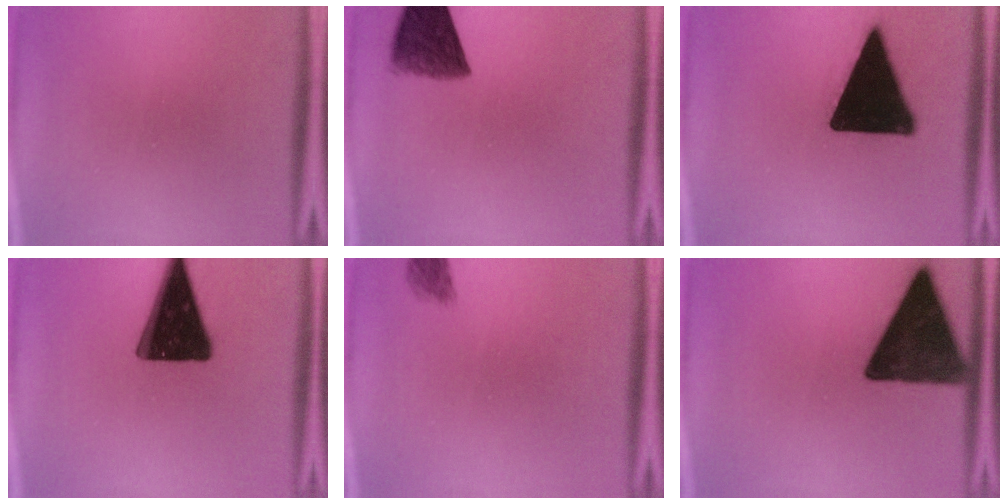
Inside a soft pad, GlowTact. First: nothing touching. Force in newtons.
{"total": 9.1}
{"total": 20.3}
{"total": 19.6}
{"total": 2.2}
{"total": 13.0}